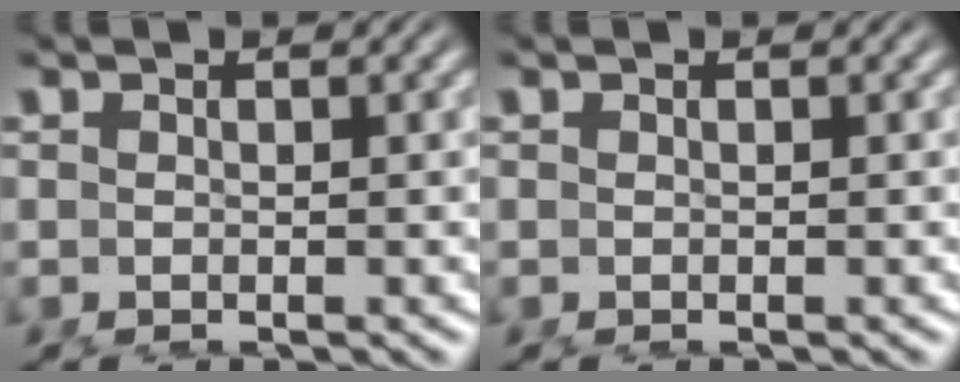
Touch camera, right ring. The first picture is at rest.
{"total": 0.0}